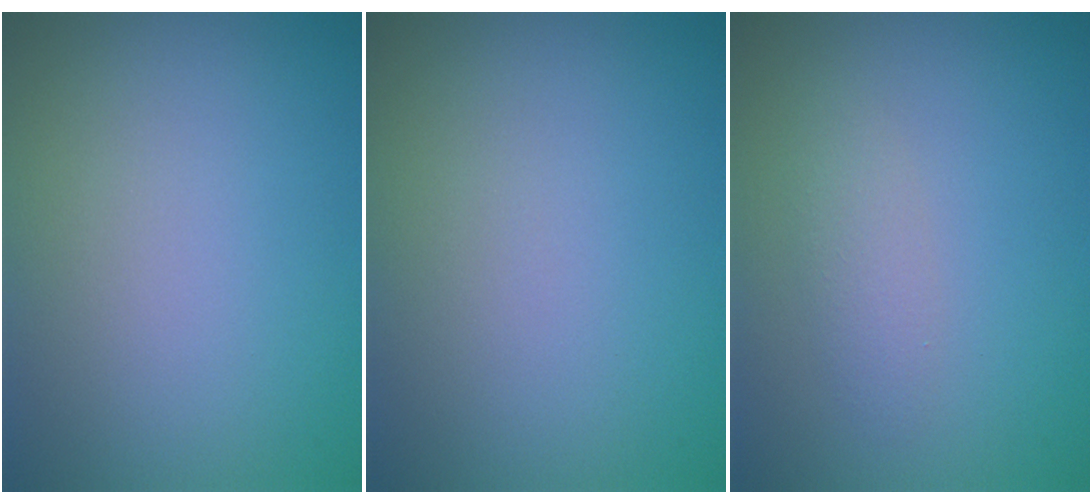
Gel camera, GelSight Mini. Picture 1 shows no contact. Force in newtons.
{"total": 0.0}
{"total": 1.5, "press": 1.5, "slide": 0.1}